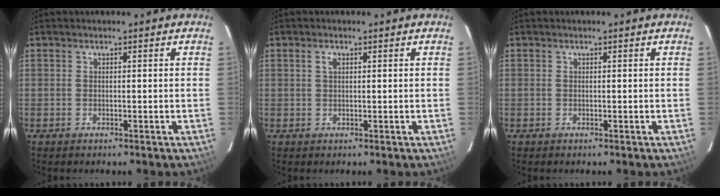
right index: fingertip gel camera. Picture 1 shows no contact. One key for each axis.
{"total": 1.2, "fx": 0.4, "fy": 0.7, "fz": 0.9, "tx": -0.018, "ty": 0.004, "tz": 0.007}
{"total": 0.5, "fx": -0.1, "fy": 0.5, "fz": 0.1, "tx": 0.001, "ty": 0.000, "tz": -0.003}